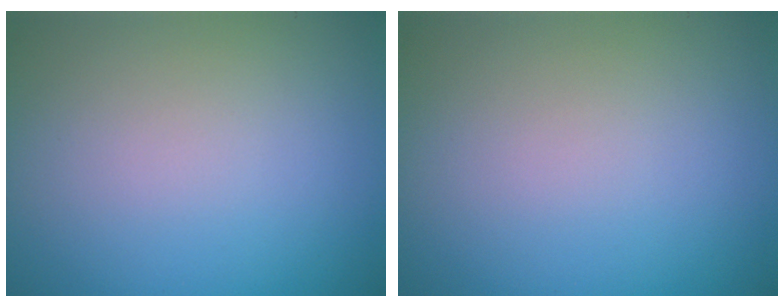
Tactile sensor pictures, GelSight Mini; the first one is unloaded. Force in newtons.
{"total": 0.0}